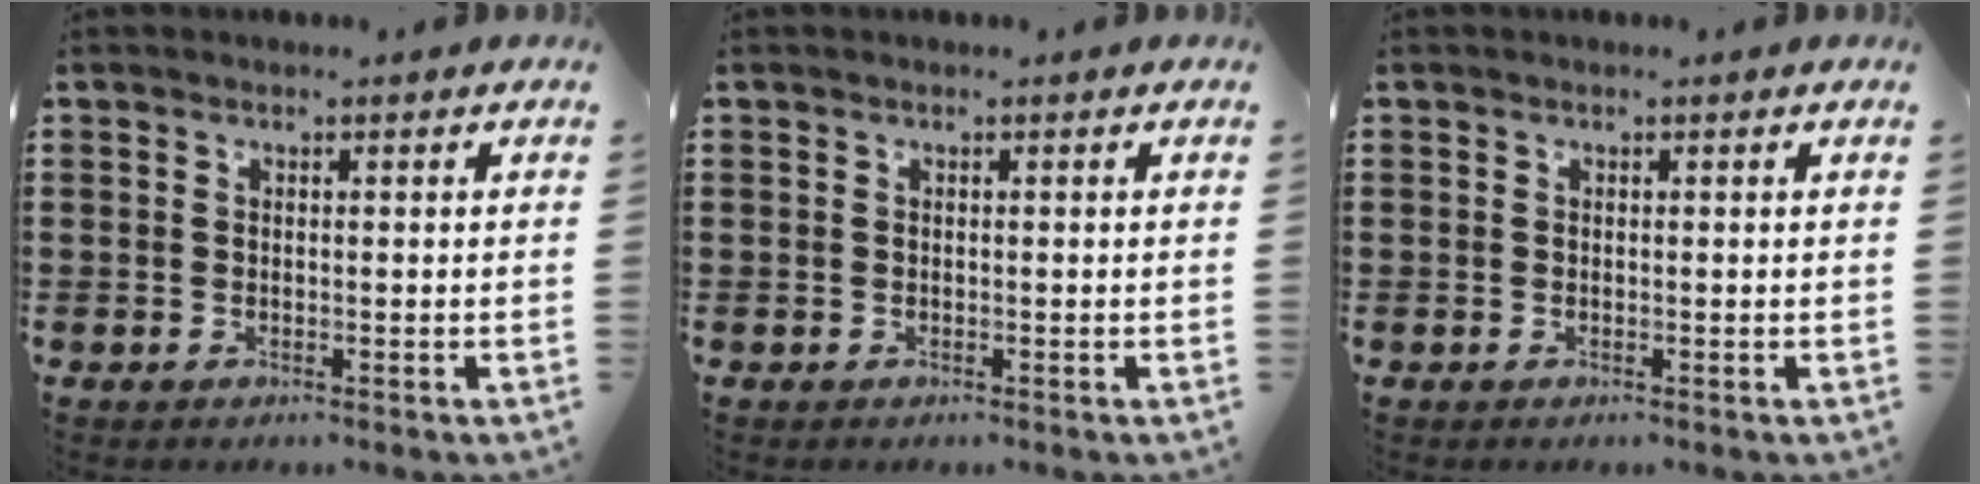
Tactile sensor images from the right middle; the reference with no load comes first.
{"total": 0.0}
{"total": 0.0}